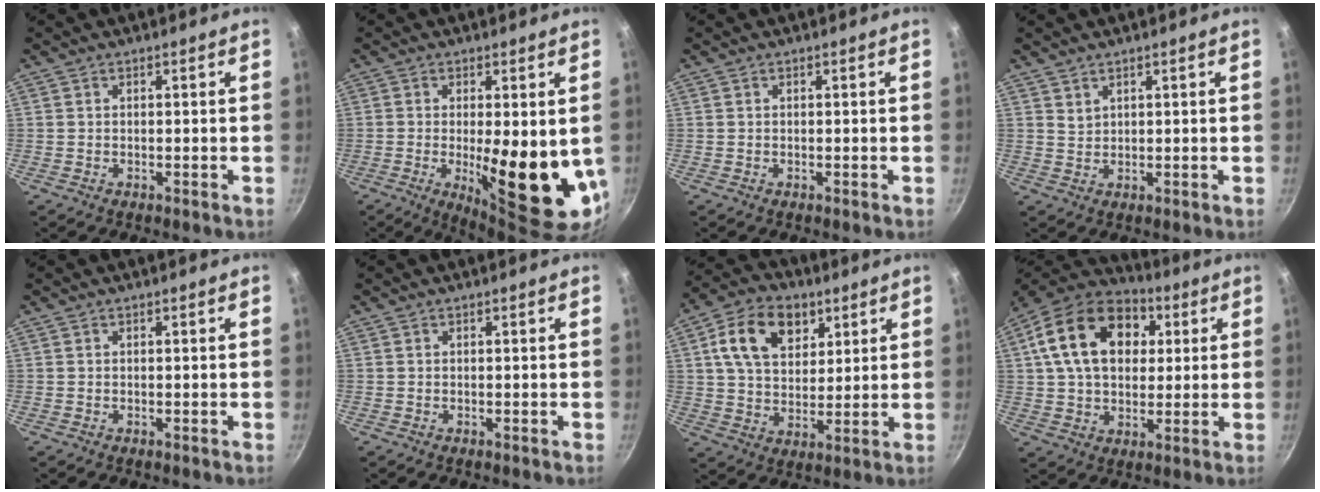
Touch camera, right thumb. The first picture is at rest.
{"total": 15.1, "force": [-1.3, 4.6, 14.3], "torque": [-0.188, -0.023, -0.005]}
{"total": 0.0}
{"total": 1.6, "force": [1.3, 0.8, 0.4], "torque": [-0.004, -0.005, 0.028]}
{"total": 0.0}
{"total": 0.0}
{"total": 14.5, "force": [5.7, 9.9, 9.0], "torque": [-0.129, -0.007, 0.090]}
{"total": 20.5, "force": [5.5, 14.2, 13.6], "torque": [-0.217, 0.014, 0.082]}